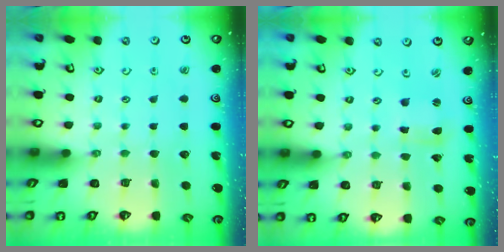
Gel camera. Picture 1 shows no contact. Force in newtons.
{"total": 2.1, "press": 2.1, "slide": 0.3}